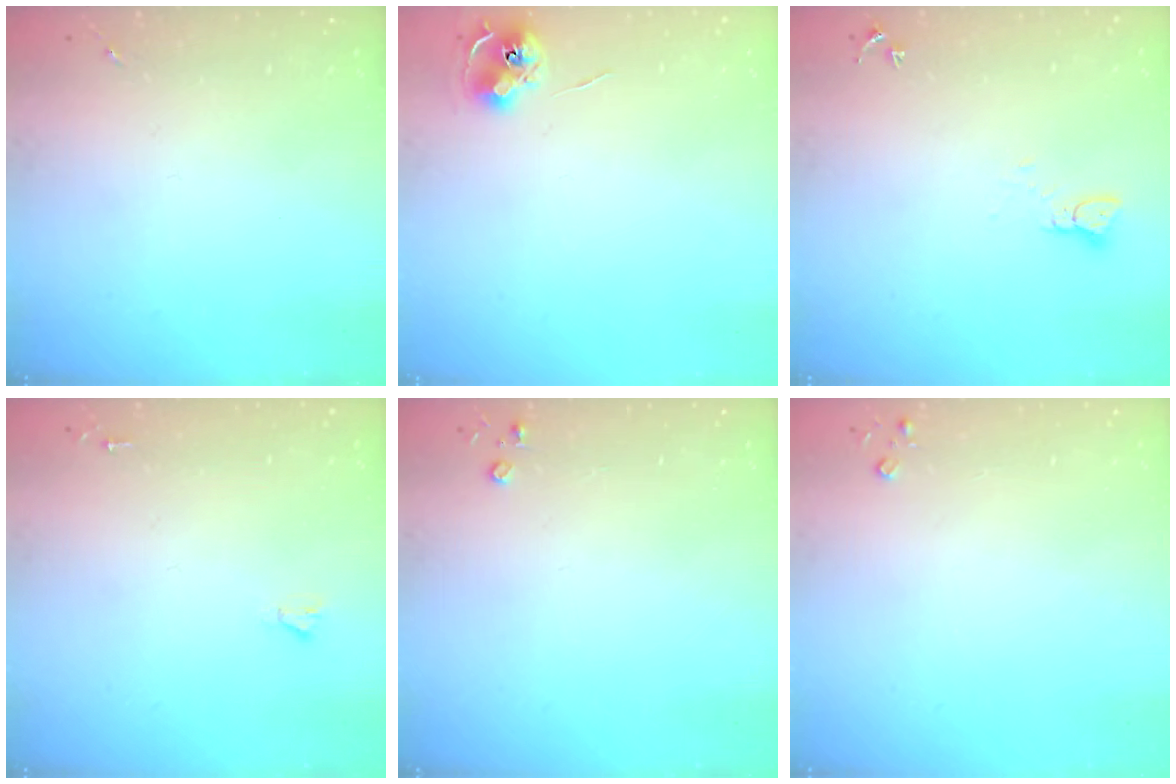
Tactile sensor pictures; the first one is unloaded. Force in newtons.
{"total": 6.6, "press": 6.6, "slide": 0.3}
{"total": 2.1, "press": 2.1, "slide": 0.2}
{"total": 1.6, "press": 1.6, "slide": 0.1}
{"total": 2.8, "press": 2.8, "slide": 0.3}
{"total": 2.6, "press": 2.6, "slide": 0.3}